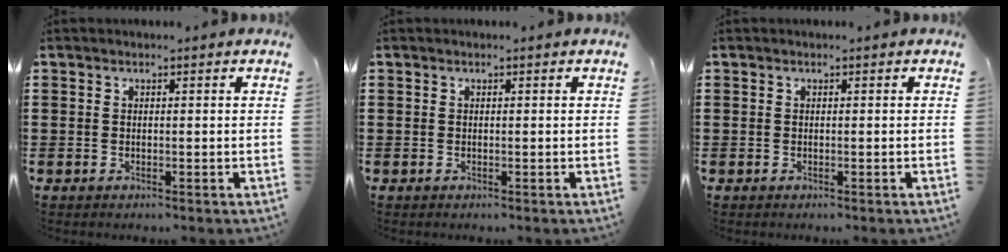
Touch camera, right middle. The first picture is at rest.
{"total": 0.0}
{"total": 0.0}